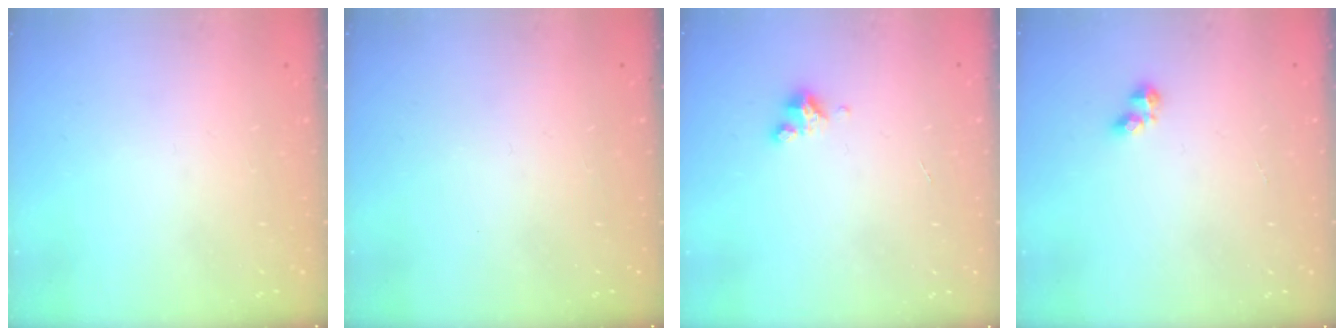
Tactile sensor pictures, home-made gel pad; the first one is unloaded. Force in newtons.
{"total": 0.0}
{"total": 3.1, "press": 3.1, "slide": 0.4}
{"total": 2.6, "press": 2.5, "slide": 0.5}